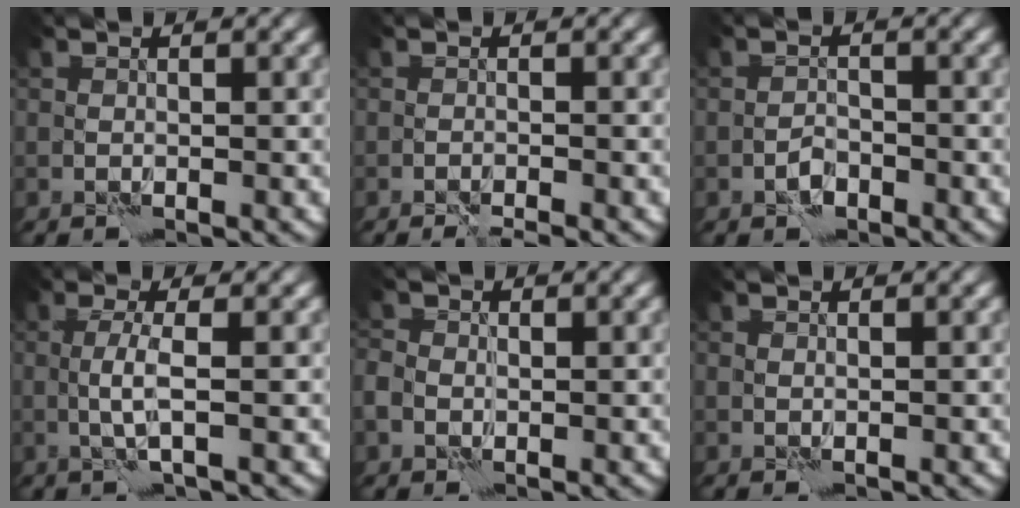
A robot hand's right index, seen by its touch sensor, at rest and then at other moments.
{"total": 1.7, "force": [-1.5, 0.0, 0.9], "torque": [-0.022, 0.000, -0.023]}
{"total": 1.2, "force": [-0.8, 0.7, 0.5], "torque": [-0.005, 0.004, -0.016]}
{"total": 2.2, "force": [0.1, 0.0, 2.1], "torque": [-0.046, -0.001, 0.000]}
{"total": 1.9, "force": [-0.1, 1.6, 1.0], "torque": [-0.018, -0.004, -0.005]}
{"total": 0.0}